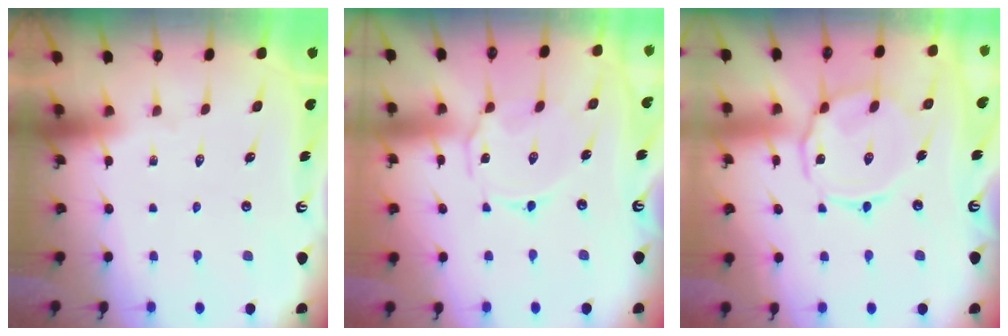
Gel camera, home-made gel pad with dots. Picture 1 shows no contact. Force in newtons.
{"total": 2.9, "press": 2.9, "slide": 0.4}
{"total": 9.5, "press": 9.5, "slide": 0.5}